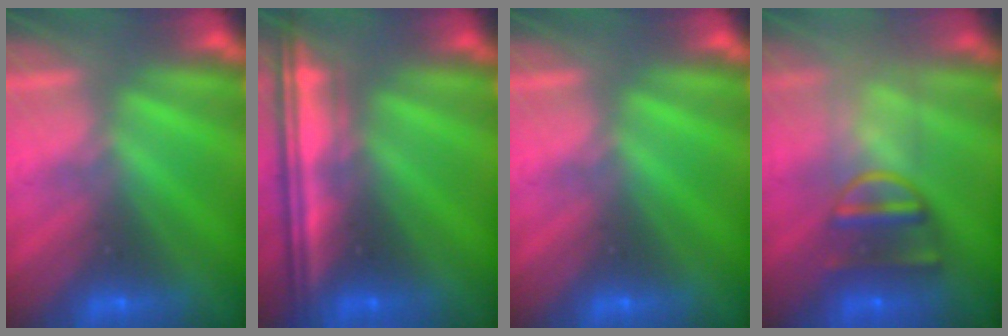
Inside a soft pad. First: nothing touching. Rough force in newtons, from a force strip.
{"total": 6.5}
{"total": 0.0}
{"total": 7.3}